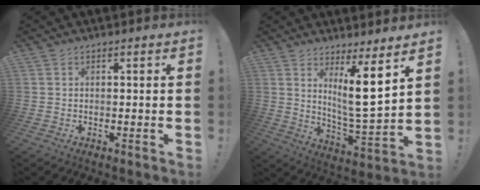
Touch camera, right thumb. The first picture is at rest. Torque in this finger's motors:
{"motor_torque": [-0.44, 0.87, 0.60, 0.63, 0.08]}